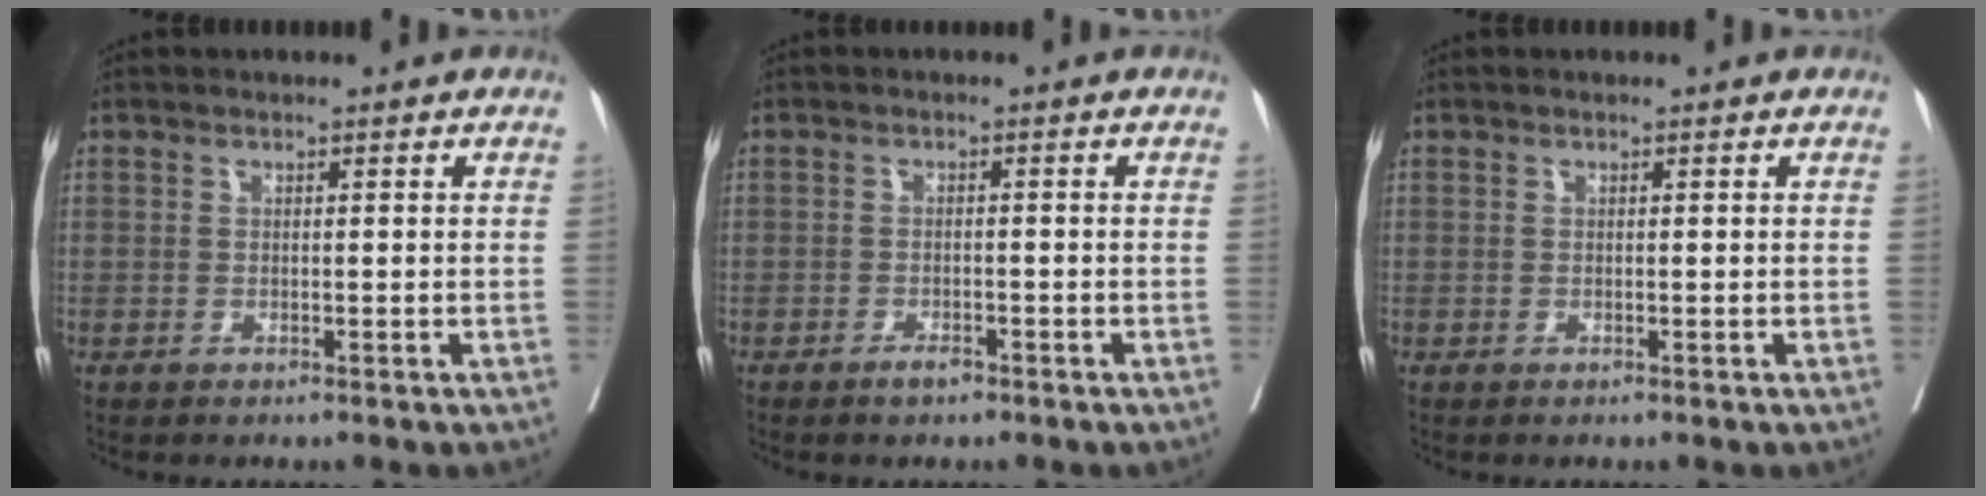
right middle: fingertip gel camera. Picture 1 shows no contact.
{"total": 1.6, "force": [-1.3, 0.5, 0.9], "torque": [-0.017, 0.000, -0.019]}
{"total": 0.0}